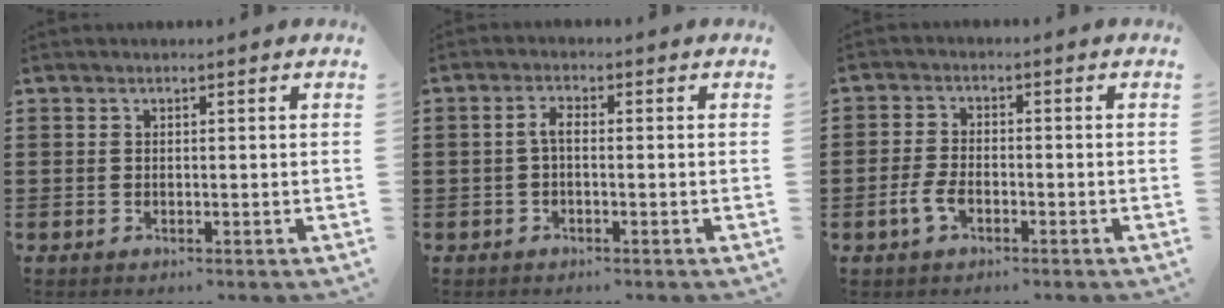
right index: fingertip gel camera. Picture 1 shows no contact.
{"total": 2.2, "force": [-0.4, 0.7, 2.0], "torque": [-0.046, 0.001, -0.012]}
{"total": 3.7, "force": [-1.9, 1.9, 2.5], "torque": [-0.065, -0.006, -0.040]}